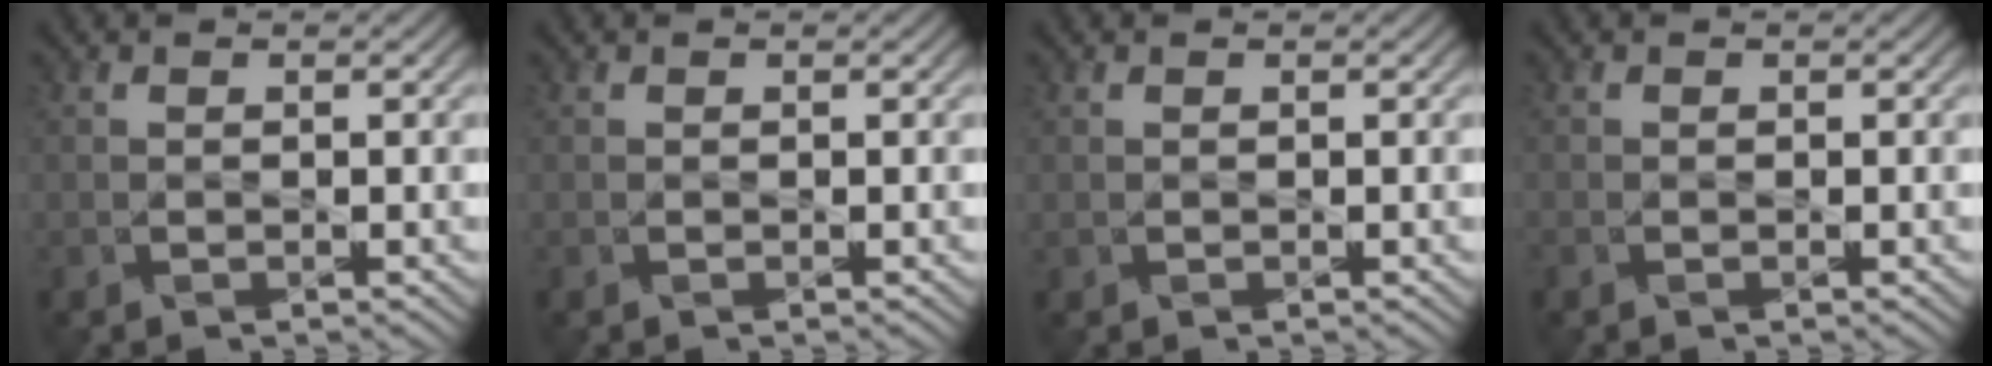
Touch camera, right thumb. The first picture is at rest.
{"total": 0.0}
{"total": 0.0}
{"total": 0.7, "force": [-0.5, 0.3, 0.2], "torque": [-0.008, -0.004, -0.011]}